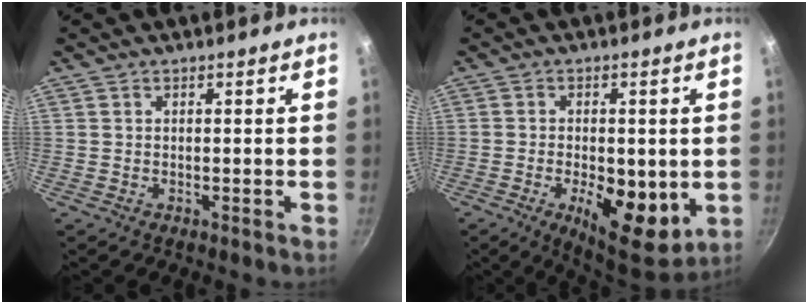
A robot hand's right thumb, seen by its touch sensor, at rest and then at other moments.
{"total": 13.4, "force": [-2.9, 6.2, 11.5], "torque": [-0.152, -0.011, -0.033]}